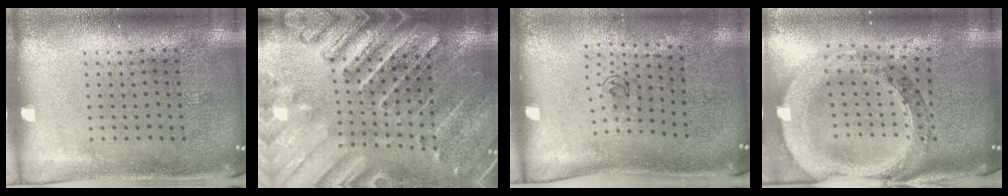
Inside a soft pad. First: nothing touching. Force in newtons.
{"total": 3.6, "press": 3.1, "slide": 1.8}
{"total": 0.7, "press": 0.2, "slide": 0.6}
{"total": 2.3, "press": 2.1, "slide": 1.0}